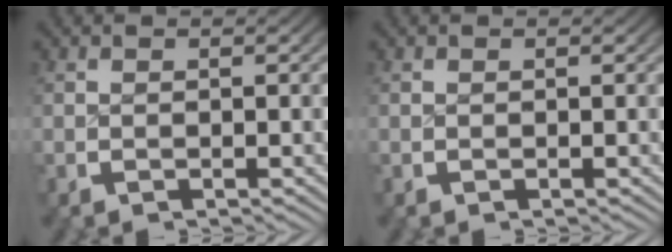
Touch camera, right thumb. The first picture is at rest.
{"total": 0.0}